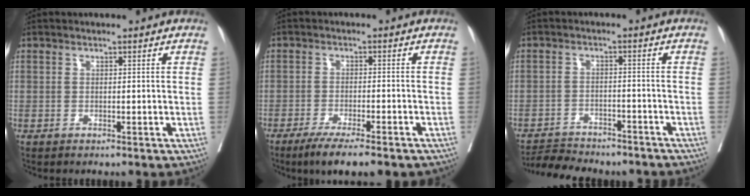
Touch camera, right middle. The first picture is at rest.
{"total": 9.4, "force": [-7.2, 1.3, 5.9], "torque": [-0.078, -0.015, -0.103]}
{"total": 9.1, "force": [-8.6, 2.1, 2.0], "torque": [-0.033, 0.007, -0.124]}